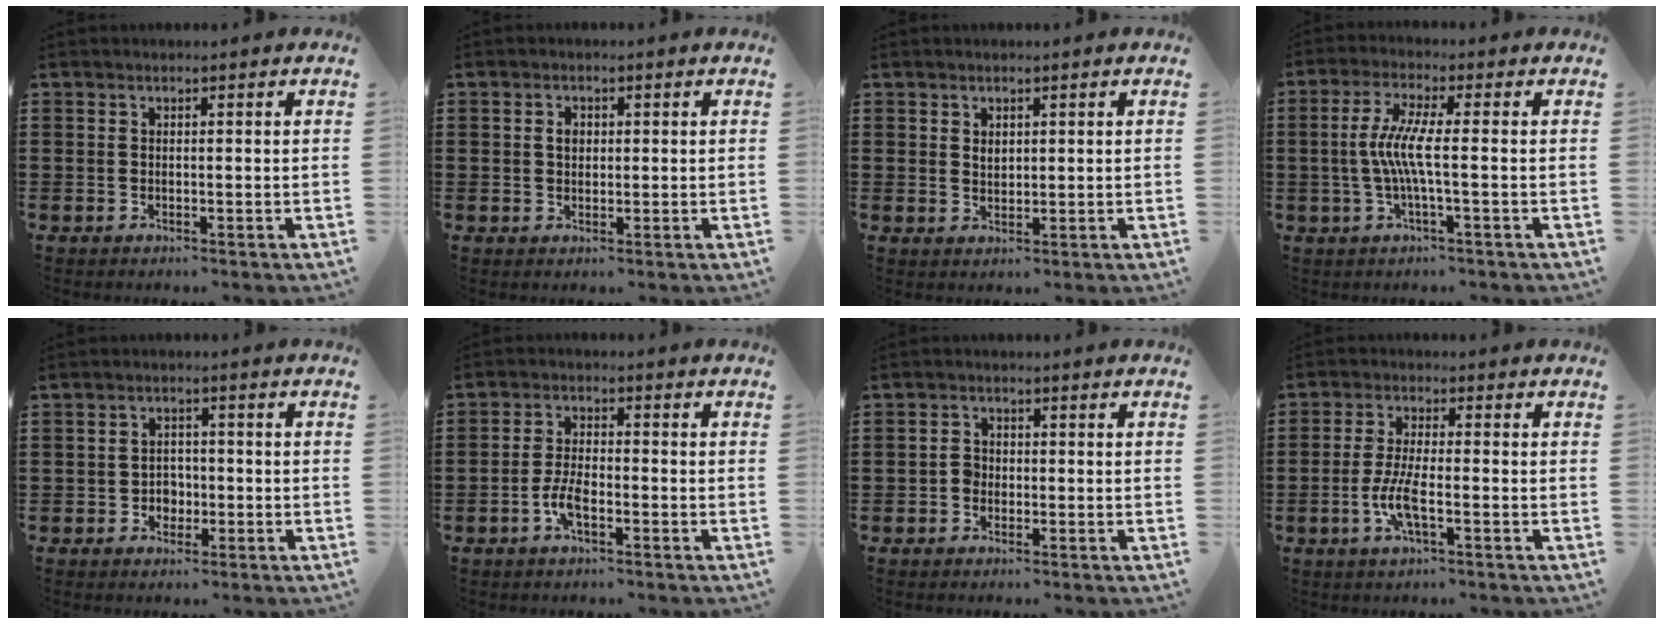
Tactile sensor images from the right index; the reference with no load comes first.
{"total": 1.9, "force": [0.4, 1.3, 1.3], "torque": [-0.028, 0.008, 0.005]}
{"total": 1.5, "force": [0.9, 1.0, 0.6], "torque": [-0.015, 0.004, 0.017]}
{"total": 6.2, "force": [-0.7, 0.3, 6.2], "torque": [-0.133, -0.012, -0.024]}
{"total": 2.6, "force": [-0.9, 2.3, 0.9], "torque": [-0.024, 0.004, -0.021]}
{"total": 4.4, "force": [-2.0, 1.6, 3.5], "torque": [-0.088, -0.004, -0.044]}
{"total": 1.7, "force": [-0.7, 1.3, 0.7], "torque": [-0.017, 0.002, -0.016]}
{"total": 5.5, "force": [-1.9, 1.2, 5.0], "torque": [-0.111, -0.008, -0.041]}